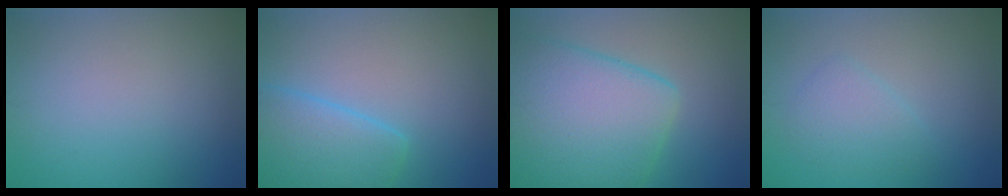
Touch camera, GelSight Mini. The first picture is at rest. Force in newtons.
{"total": 5.3, "press": 5.3, "slide": 0.2}
{"total": 11.2, "press": 11.2, "slide": 0.4}
{"total": 2.3, "press": 2.3, "slide": 0.0}